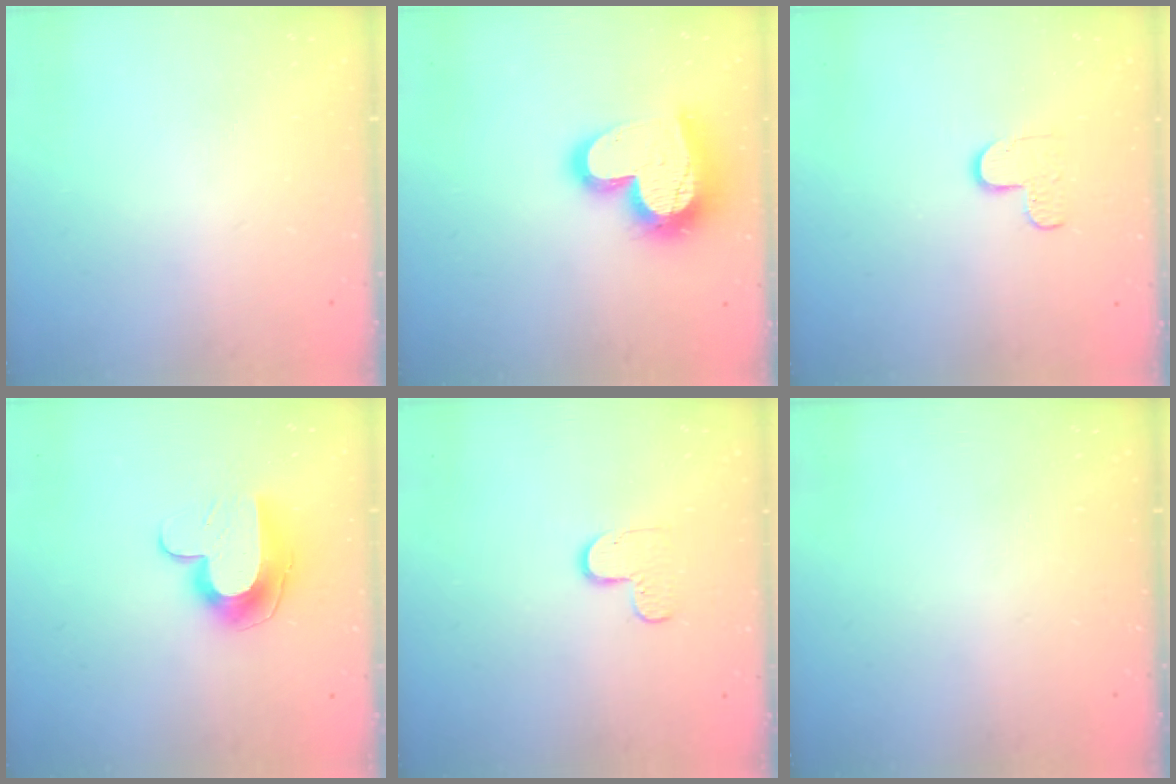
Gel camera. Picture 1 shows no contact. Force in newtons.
{"total": 19.6, "press": 19.6, "slide": 1.8}
{"total": 5.1, "press": 5.1, "slide": 0.5}
{"total": 10.0, "press": 9.9, "slide": 1.1}
{"total": 5.1, "press": 5.0, "slide": 0.5}
{"total": 0.0}